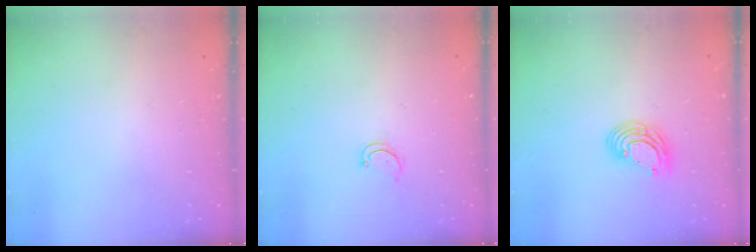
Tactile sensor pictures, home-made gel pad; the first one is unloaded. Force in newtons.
{"total": 2.7, "press": 2.7, "slide": 0.3}
{"total": 9.5, "press": 9.4, "slide": 1.6}